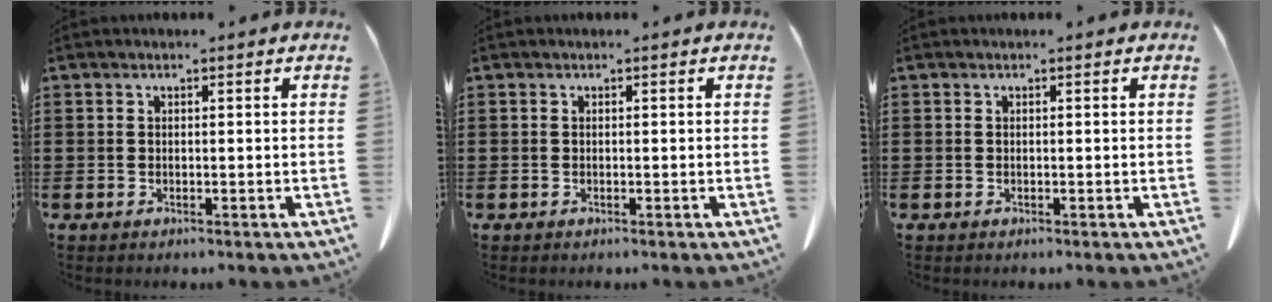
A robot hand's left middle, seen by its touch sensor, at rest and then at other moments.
{"total": 0.0}
{"total": 0.0}